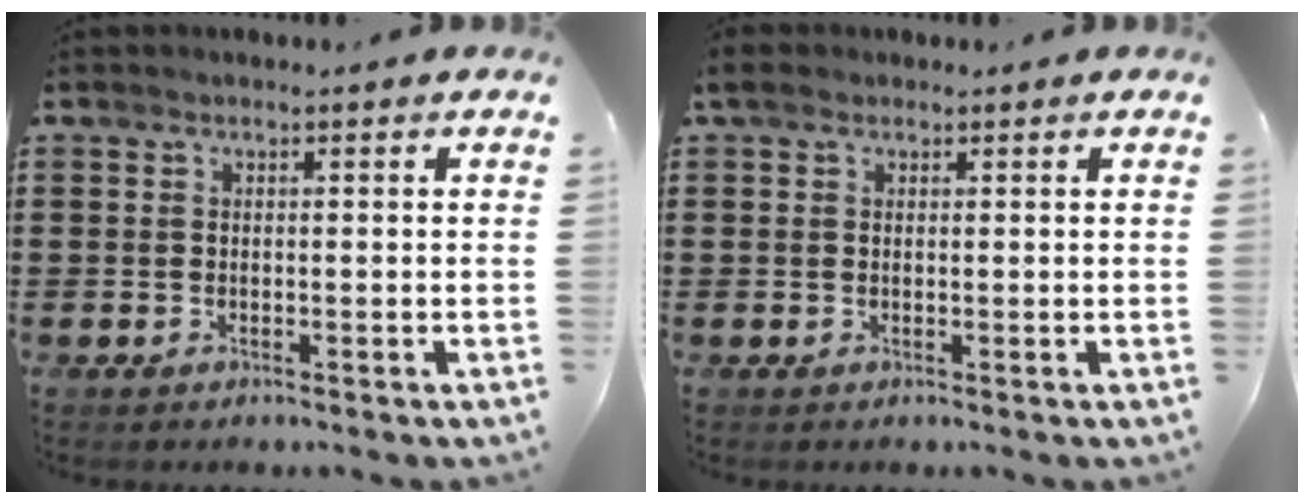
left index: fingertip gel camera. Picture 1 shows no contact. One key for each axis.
{"total": 1.7, "fx": 0.7, "fy": 1.2, "fz": 1.0, "tx": -0.023, "ty": 0.009, "tz": 0.012}